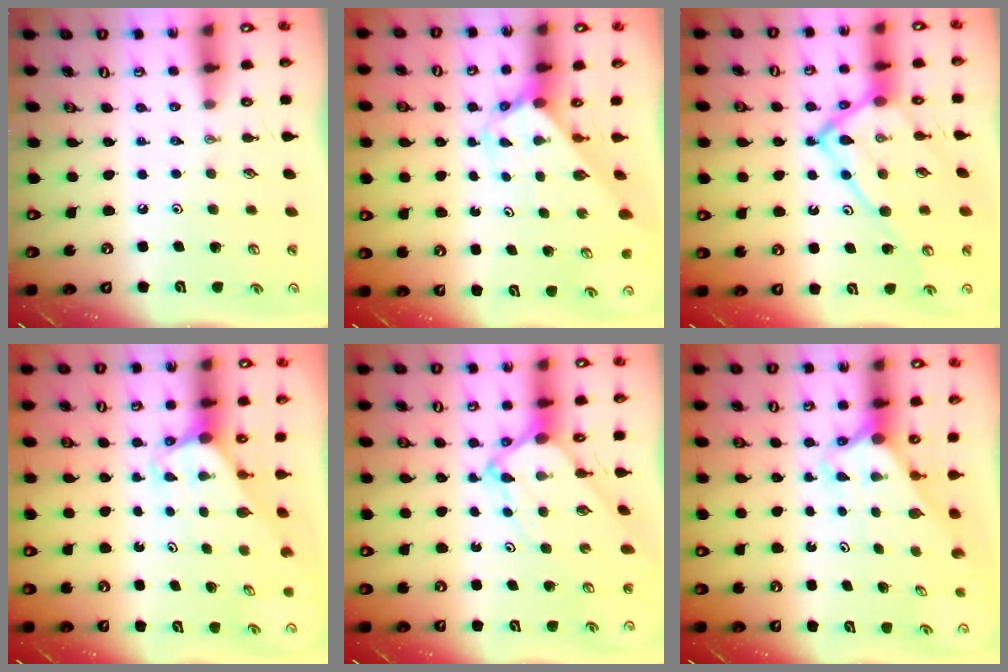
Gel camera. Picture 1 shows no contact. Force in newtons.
{"total": 2.7, "press": 2.7, "slide": 0.2}
{"total": 18.3, "press": 18.2, "slide": 2.1}
{"total": 3.0, "press": 3.0, "slide": 0.1}
{"total": 5.6, "press": 5.6, "slide": 0.6}
{"total": 2.7, "press": 2.7, "slide": 0.1}